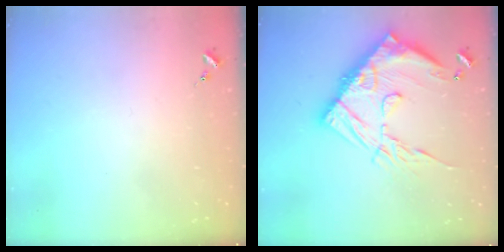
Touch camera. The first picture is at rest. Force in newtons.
{"total": 22.5, "press": 22.4, "slide": 2.1}